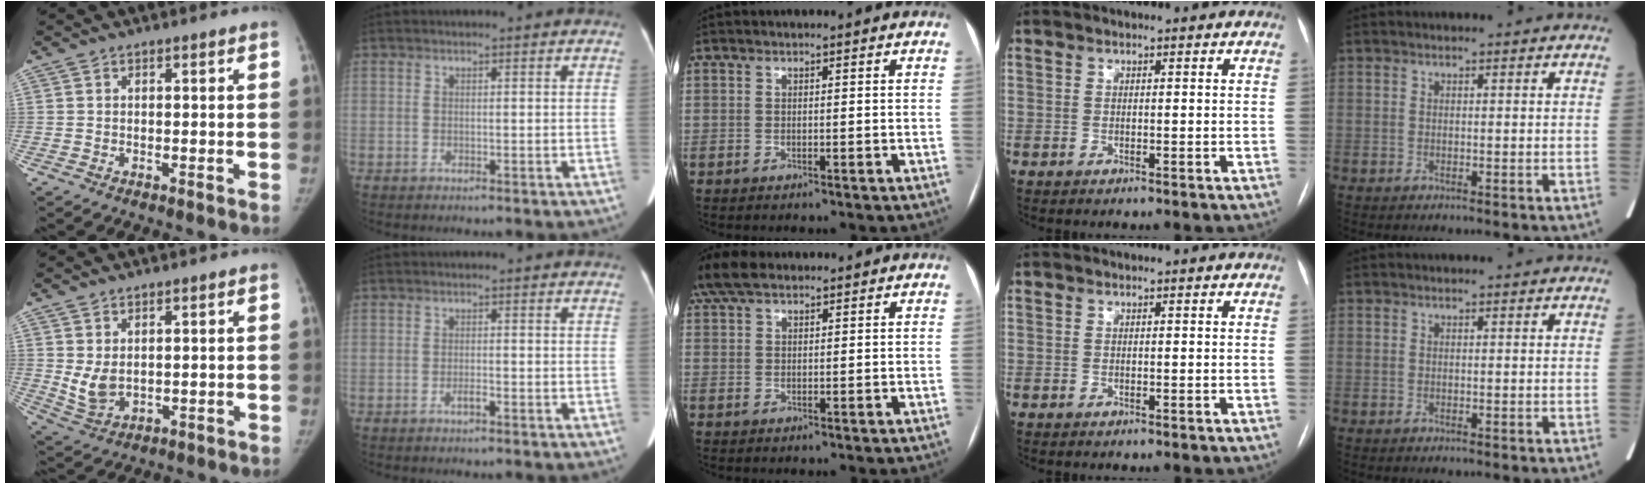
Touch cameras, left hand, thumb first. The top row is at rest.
{"thumb": {"total": 5.0, "force": [1.0, 3.2, 3.8], "torque": [-0.065, -0.013, 0.033]}, "index": {"total": 1.2, "force": [-0.8, 0.2, 0.8], "torque": [-0.018, 0.000, -0.014]}, "middle": {"total": 6.1, "force": [4.6, 2.3, 3.1], "torque": [-0.076, 0.033, 0.093]}}